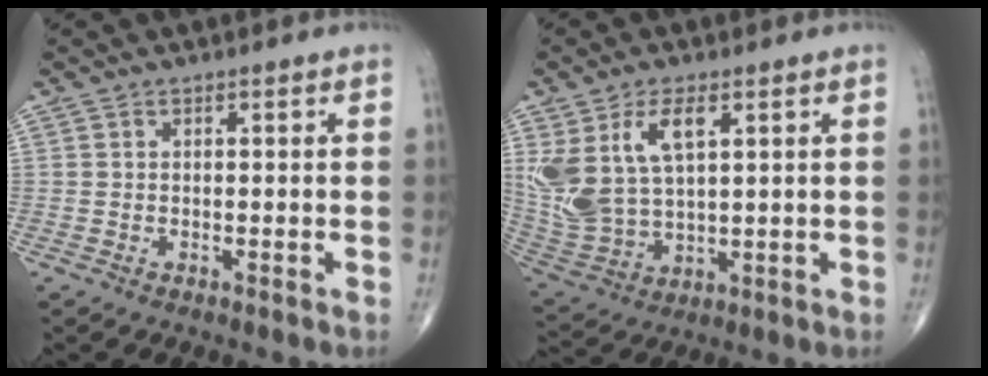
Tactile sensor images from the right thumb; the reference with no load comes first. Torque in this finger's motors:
{"motor_torque": [1.04, 1.23, 1.28, 0.82, 0.14]}